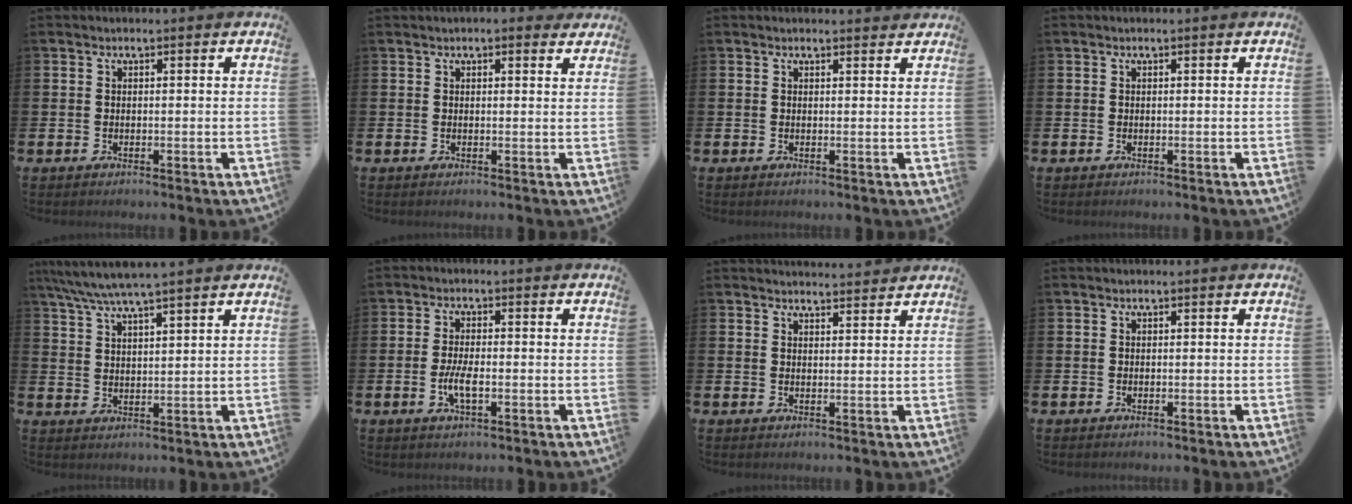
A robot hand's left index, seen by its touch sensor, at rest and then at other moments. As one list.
[{"total": 1.2, "force": [1.1, 0.3, 0.3], "torque": [0.005, -0.003, 0.018]}, {"total": 0.8, "force": [0.7, 0.2, 0.1], "torque": [0.010, -0.002, 0.011]}, {"total": 0.0}, {"total": 5.7, "force": [5.2, -0.1, 2.2], "torque": [-0.059, -0.020, 0.093]}, {"total": 3.5, "force": [-0.9, 1.1, 3.2], "torque": [-0.047, -0.006, -0.022]}, {"total": 2.6, "force": [2.6, 0.2, -0.1], "torque": [0.009, -0.019, 0.044]}, {"total": 0.0}]